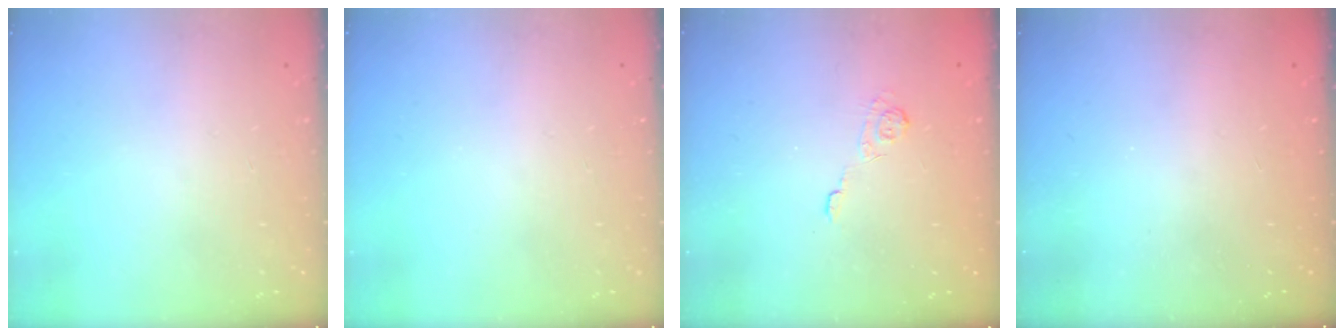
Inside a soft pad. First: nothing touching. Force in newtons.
{"total": 0.0}
{"total": 3.0, "press": 2.6, "slide": 1.4}
{"total": 2.3, "press": 2.2, "slide": 0.7}